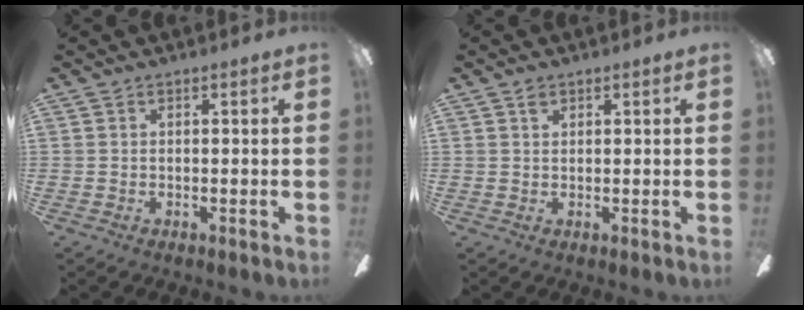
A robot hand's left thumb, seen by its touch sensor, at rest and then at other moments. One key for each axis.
{"total": 1.3, "fx": 0.9, "fy": 0.7, "fz": 0.5, "tx": -0.012, "ty": 0.002, "tz": 0.016}